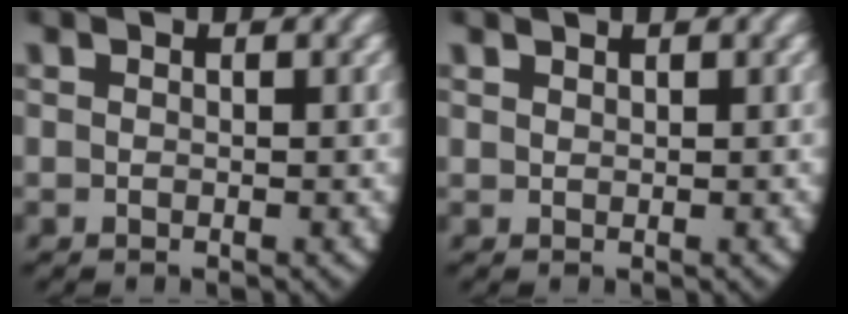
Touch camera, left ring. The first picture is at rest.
{"total": 0.9, "force": [0.8, -0.3, 0.0], "torque": [0.002, -0.003, 0.023]}